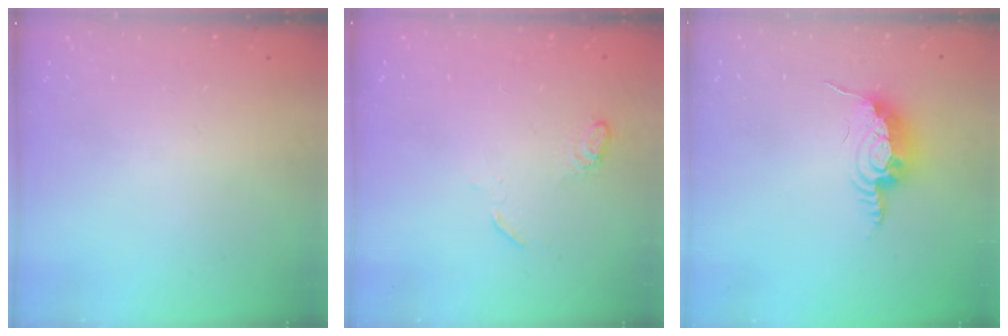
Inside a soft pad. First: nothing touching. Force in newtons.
{"total": 5.1, "press": 5.1, "slide": 0.5}
{"total": 11.9, "press": 11.9, "slide": 0.9}